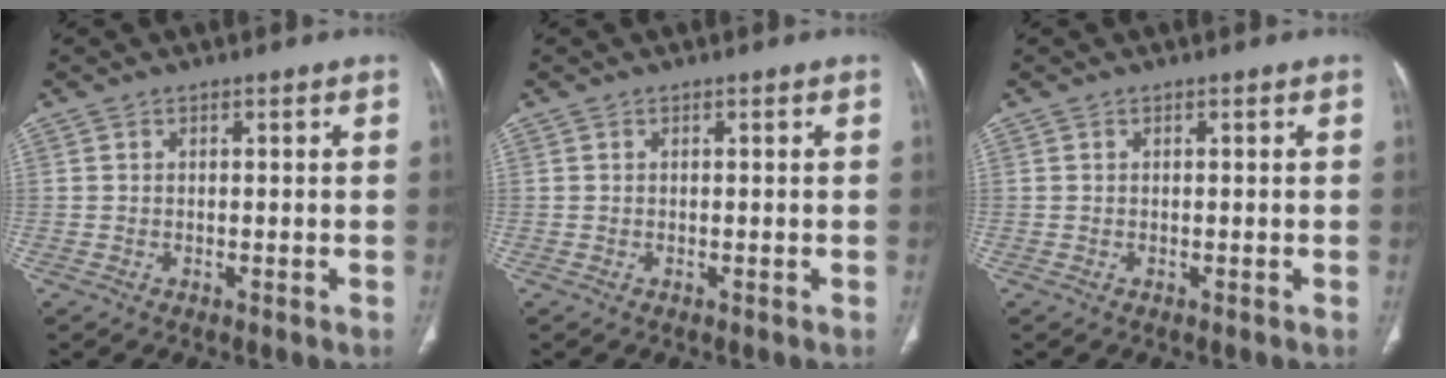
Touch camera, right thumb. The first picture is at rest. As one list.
[{"total": 0.0}, {"total": 0.0}]